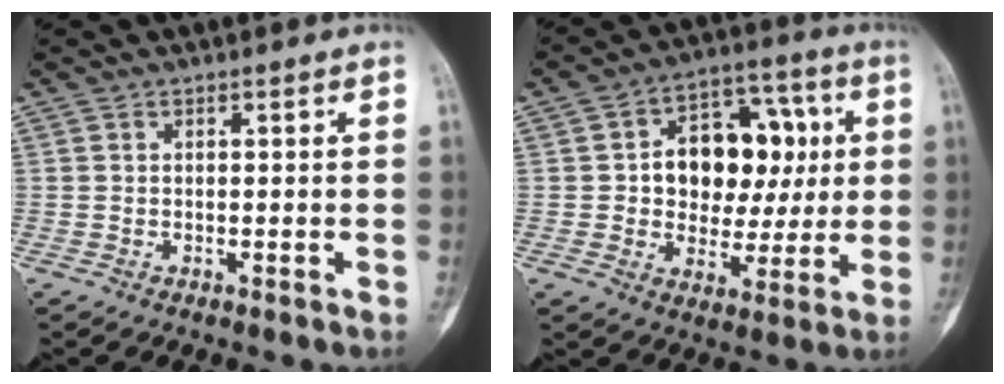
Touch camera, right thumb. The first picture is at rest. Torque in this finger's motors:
{"motor_torque": [0.18, 0.34, 0.24, -0.12, 0.06]}